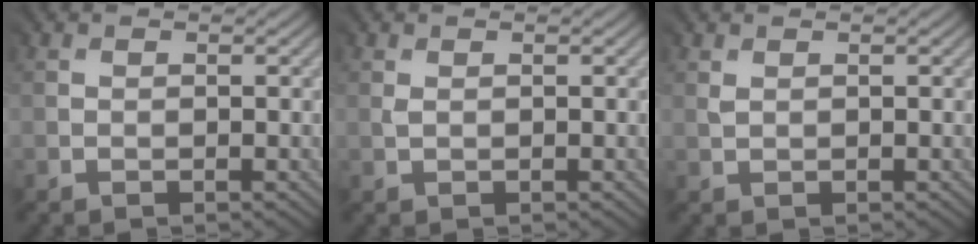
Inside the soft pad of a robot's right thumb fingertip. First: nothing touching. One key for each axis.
{"total": 0.6, "fx": 0.5, "fy": 0.3, "fz": 0.1, "tx": -0.009, "ty": 0.000, "tz": 0.010}
{"total": 0.9, "fx": 0.8, "fy": 0.3, "fz": 0.0, "tx": -0.006, "ty": 0.001, "tz": 0.016}